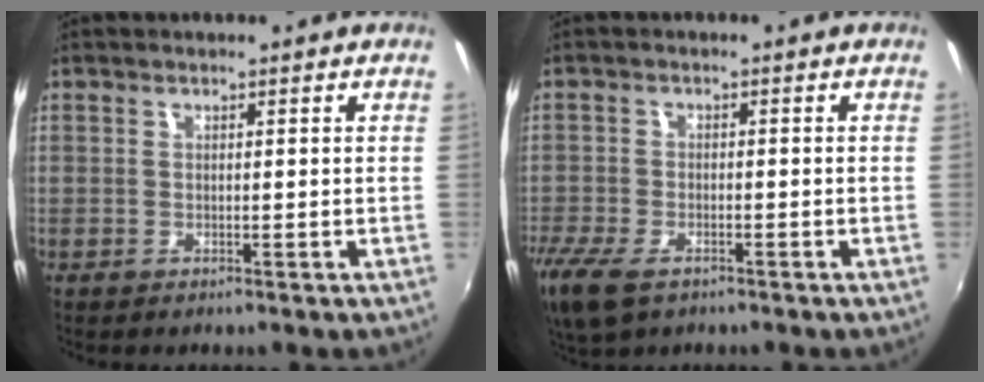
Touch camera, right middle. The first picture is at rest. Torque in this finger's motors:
{"motor_torque": [1.03, -0.80, 0.37, 0.11]}